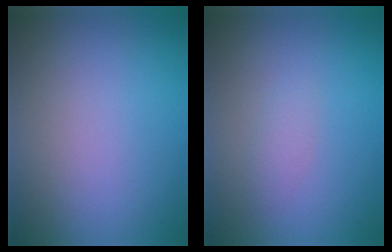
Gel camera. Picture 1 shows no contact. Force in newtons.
{"total": 1.1, "press": 1.1, "slide": 0.0}